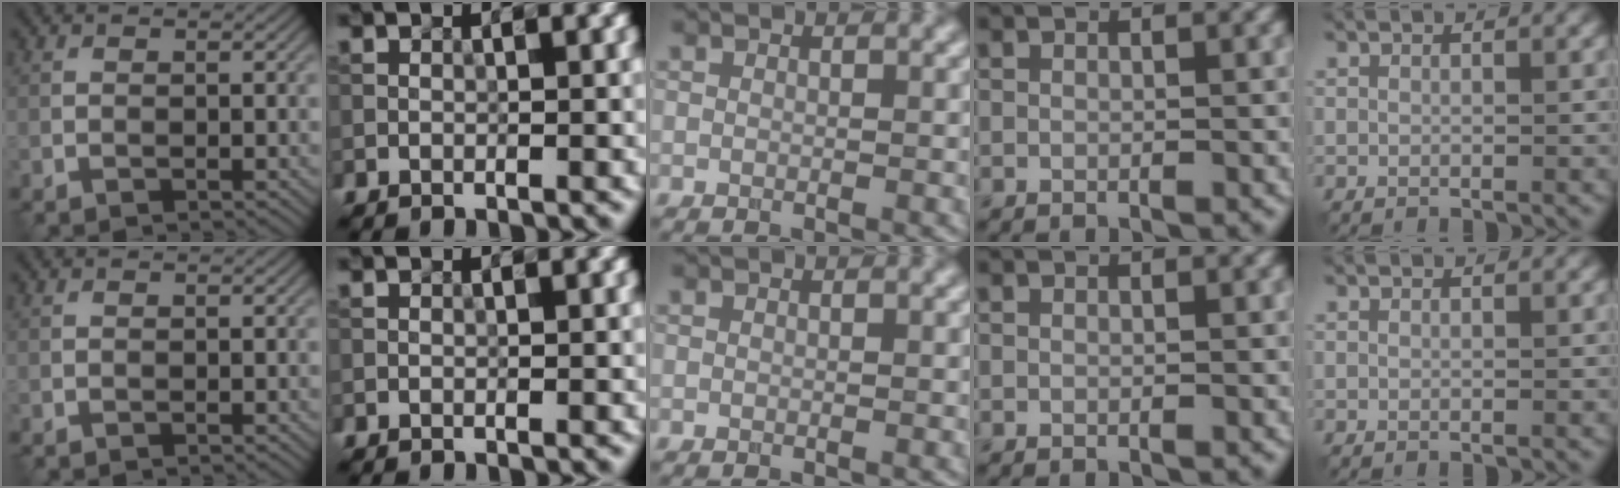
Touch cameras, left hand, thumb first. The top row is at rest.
{}